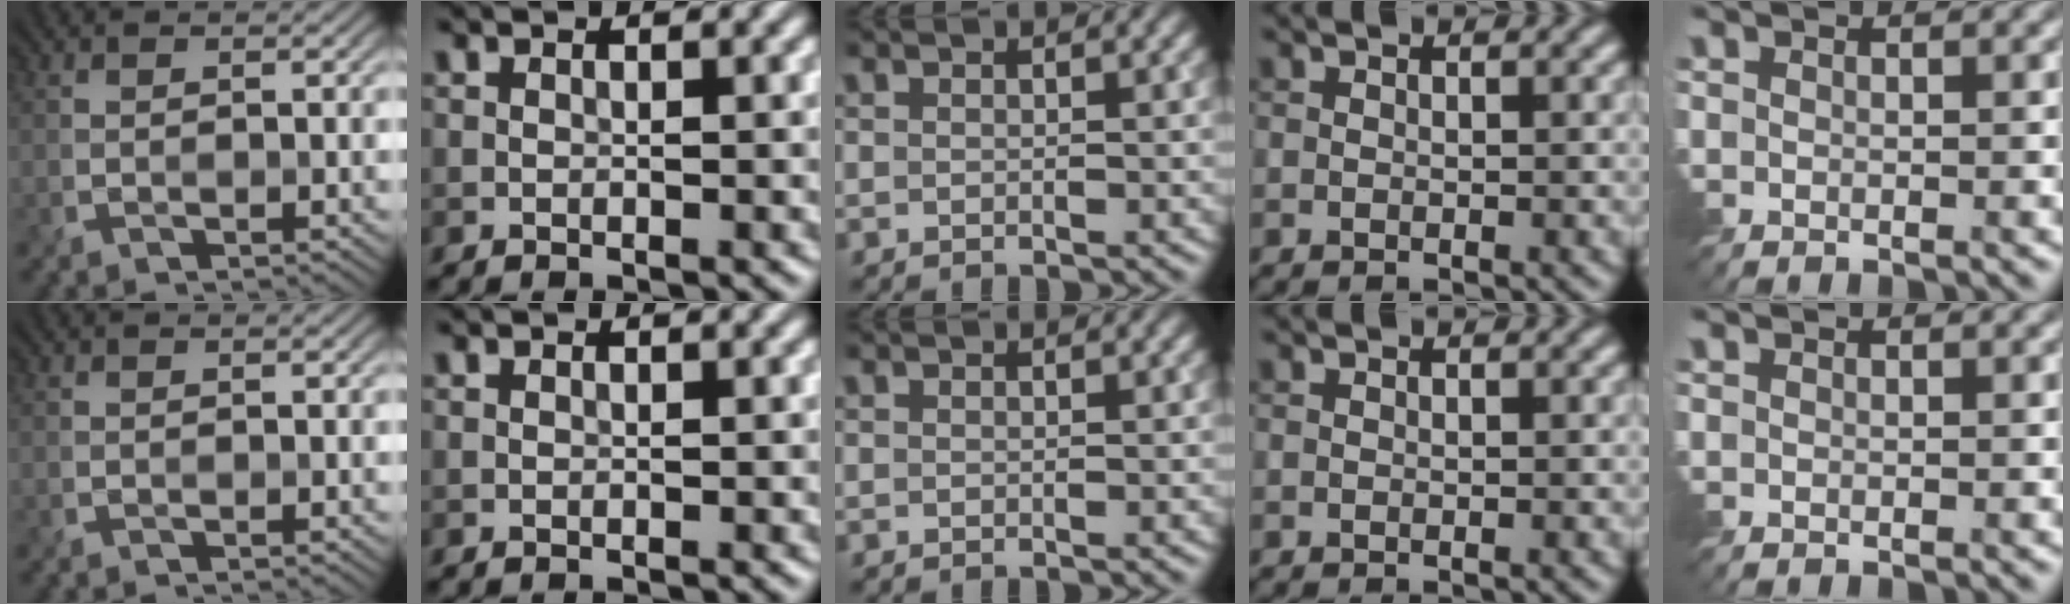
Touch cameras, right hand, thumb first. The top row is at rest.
{}